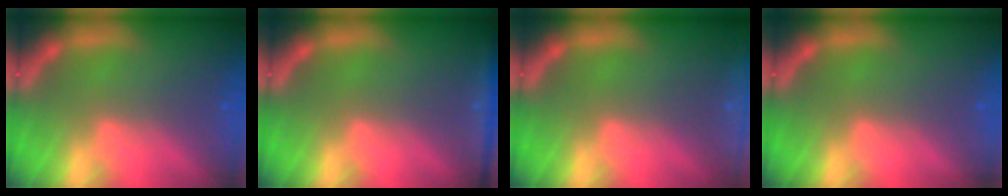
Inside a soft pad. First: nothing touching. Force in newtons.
{"total": 3.5}
{"total": 10.0}
{"total": 0.0}